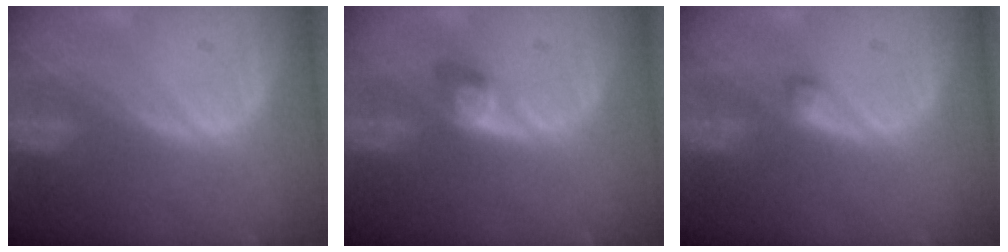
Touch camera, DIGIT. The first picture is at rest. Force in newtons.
{"total": 2.9, "press": 2.9, "slide": 0.0}
{"total": 1.5, "press": 1.4, "slide": 0.2}